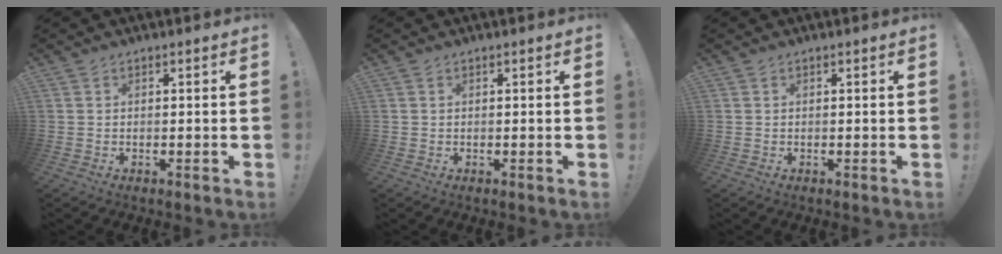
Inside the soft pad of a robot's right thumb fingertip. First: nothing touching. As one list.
[{"total": 0.0}, {"total": 0.0}]